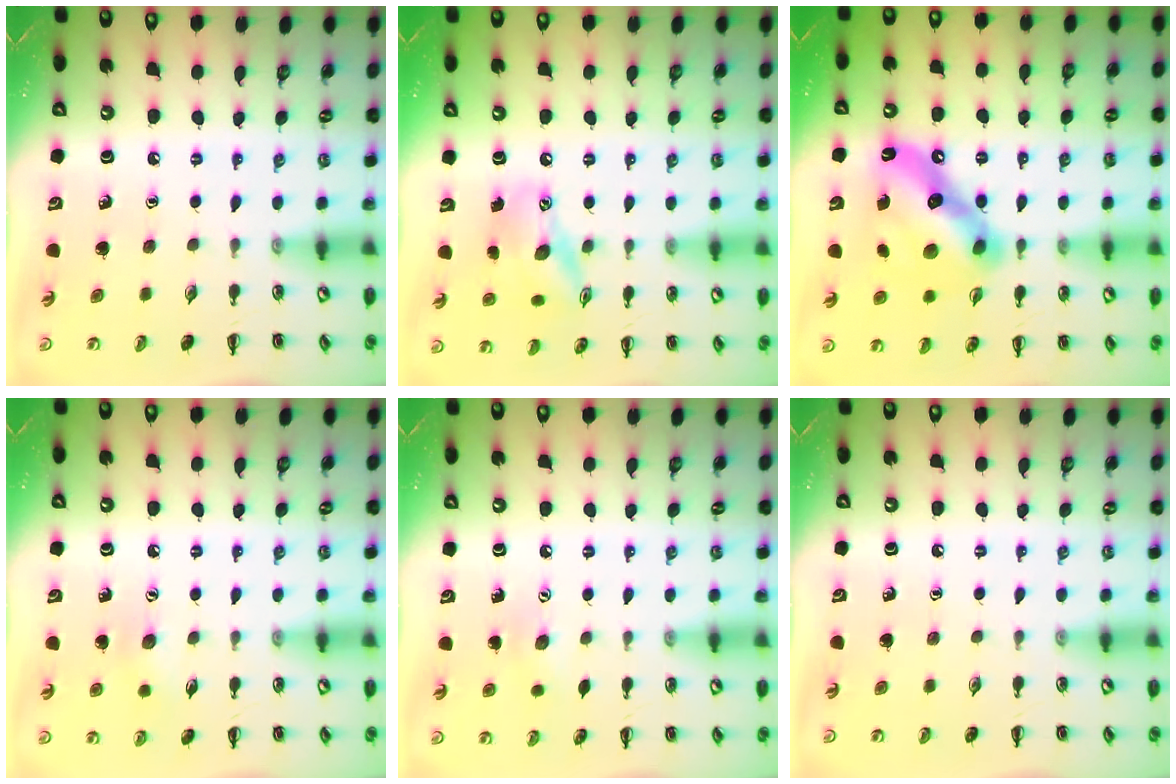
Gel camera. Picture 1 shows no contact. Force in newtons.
{"total": 13.7, "press": 13.5, "slide": 2.2}
{"total": 17.1, "press": 17.0, "slide": 1.5}
{"total": 5.6, "press": 5.5, "slide": 1.3}
{"total": 6.2, "press": 6.1, "slide": 1.3}
{"total": 0.0}